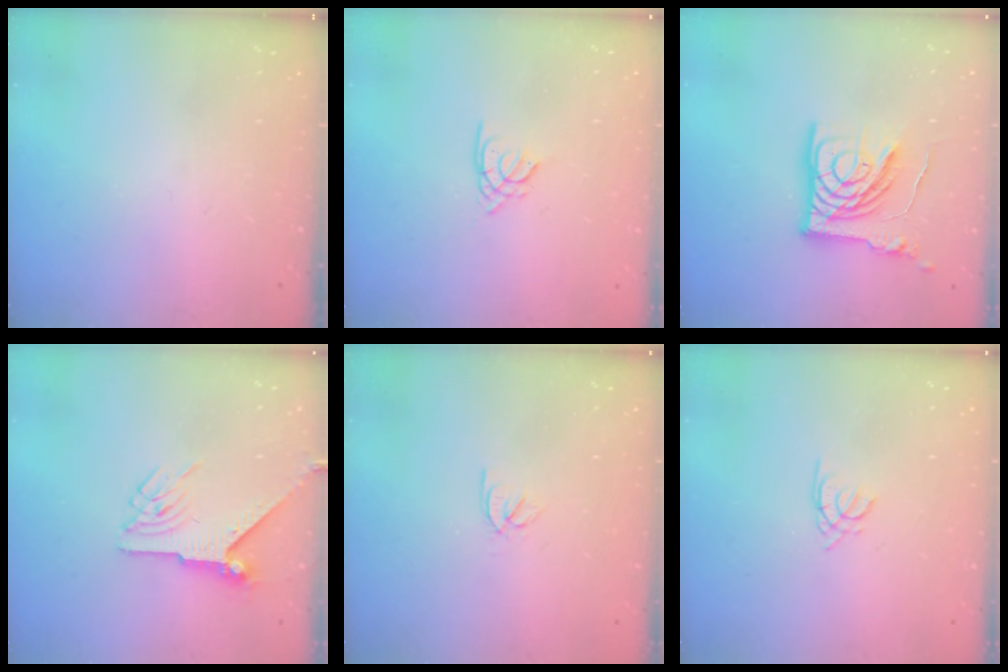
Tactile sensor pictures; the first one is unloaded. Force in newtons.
{"total": 1.4, "press": 1.4, "slide": 0.3}
{"total": 15.2, "press": 15.1, "slide": 1.4}
{"total": 6.4, "press": 6.4, "slide": 0.1}
{"total": 2.5, "press": 2.4, "slide": 0.7}
{"total": 1.3, "press": 1.2, "slide": 0.4}